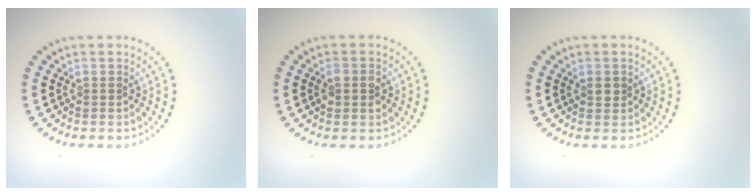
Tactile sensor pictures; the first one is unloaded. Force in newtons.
{"total": 2.0, "press": 2.0, "slide": 0.1}
{"total": 1.0, "press": 1.0, "slide": 0.4}